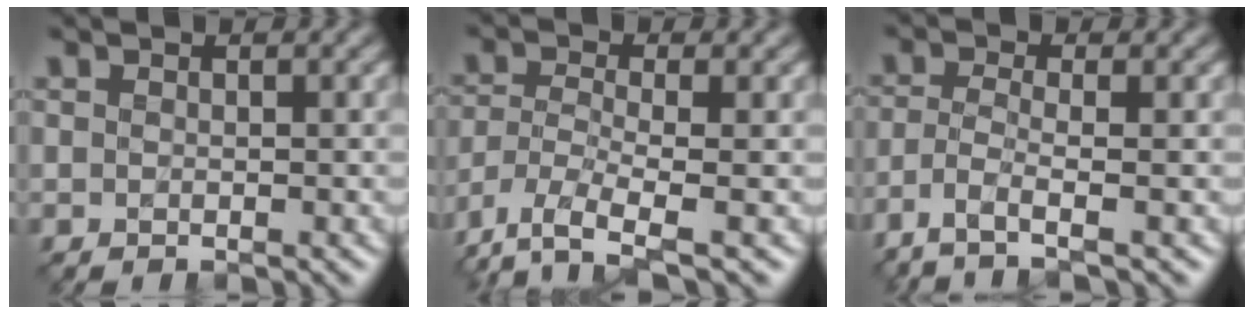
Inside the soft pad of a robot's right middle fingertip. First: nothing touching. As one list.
[{"total": 5.3, "force": [-3.5, 1.6, 3.7], "torque": [-0.085, -0.015, -0.076]}, {"total": 3.6, "force": [-2.4, 0.8, 2.6], "torque": [-0.055, -0.008, -0.059]}]